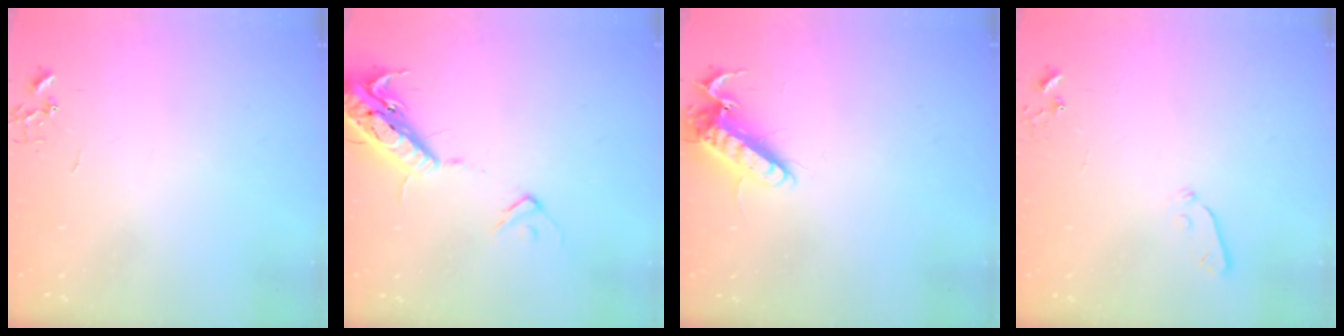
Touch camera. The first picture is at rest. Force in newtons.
{"total": 17.1, "press": 16.7, "slide": 3.7}
{"total": 12.3, "press": 12.1, "slide": 1.8}
{"total": 3.9, "press": 3.8, "slide": 0.8}